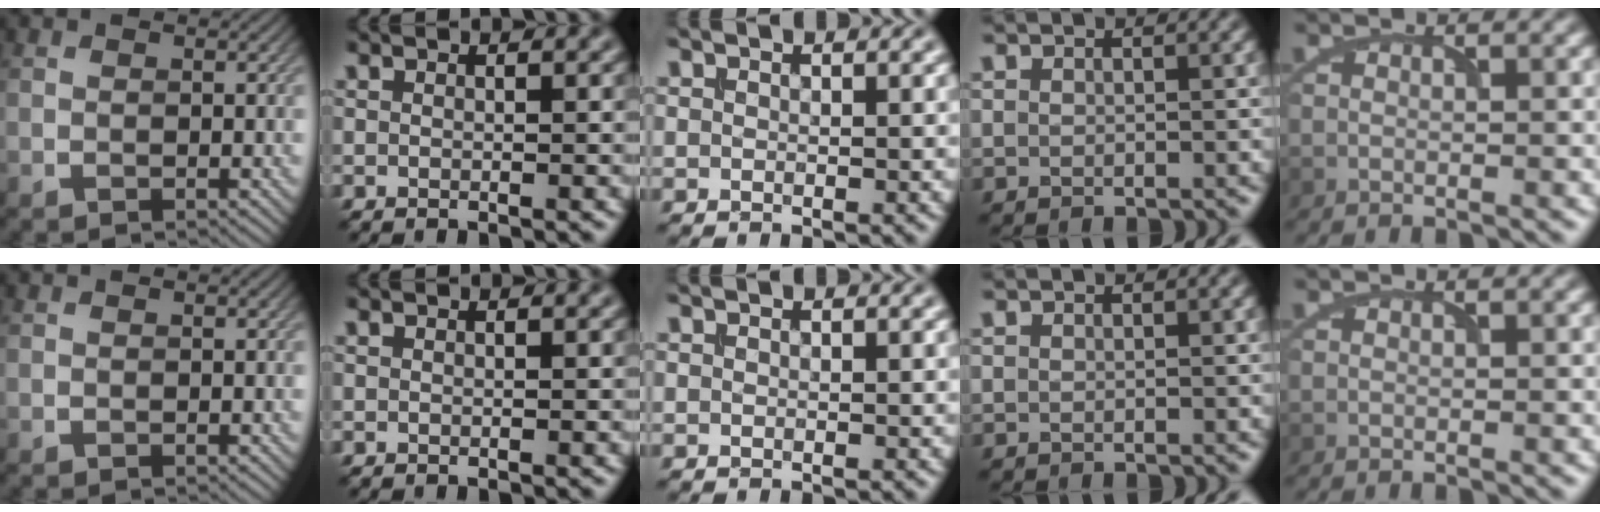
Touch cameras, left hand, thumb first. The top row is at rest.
{}